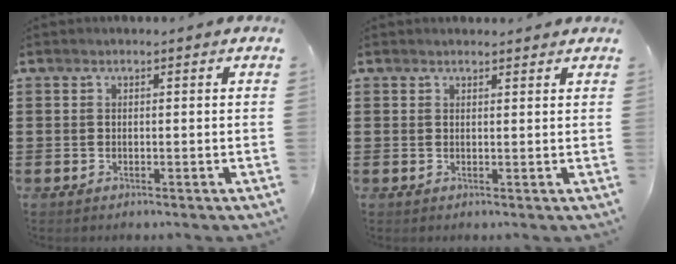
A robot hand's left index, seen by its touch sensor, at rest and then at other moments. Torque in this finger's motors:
{"motor_torque": [0.02, 0.05, -0.18, -0.05]}